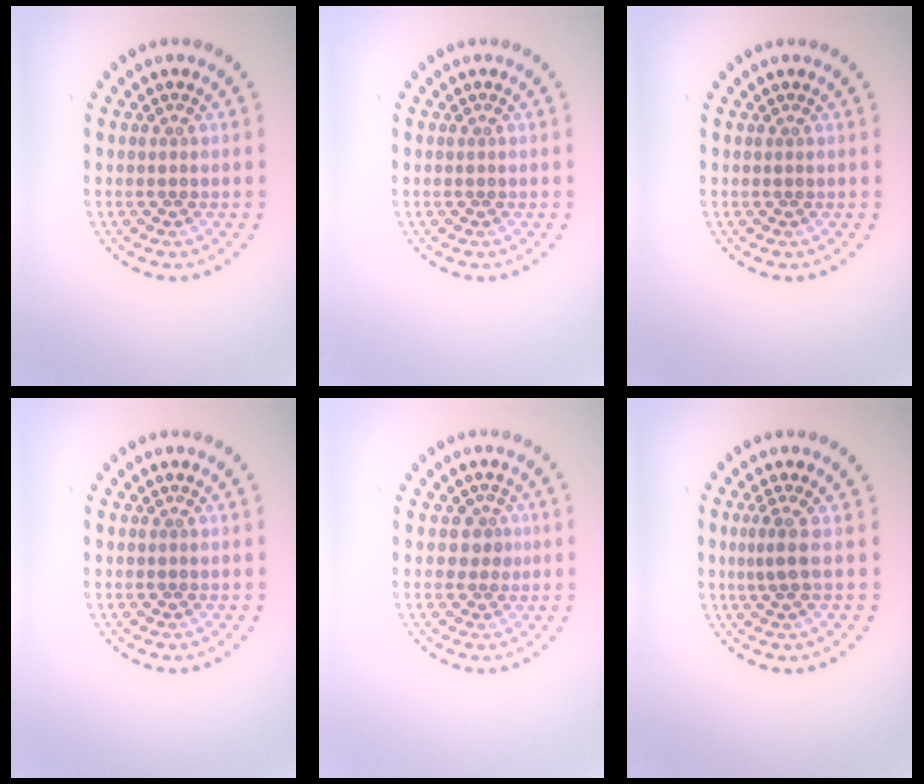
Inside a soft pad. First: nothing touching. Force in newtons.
{"total": 0.0}
{"total": 0.0}
{"total": 0.0}
{"total": 1.6, "press": 1.2, "slide": 1.1}
{"total": 1.8, "press": 1.3, "slide": 1.3}